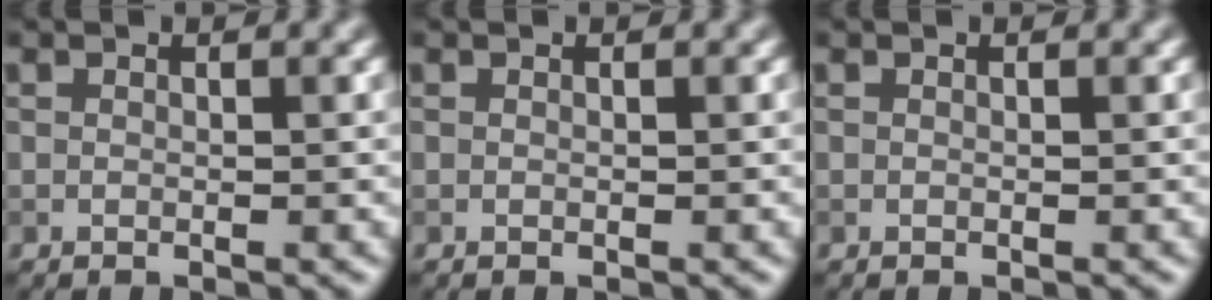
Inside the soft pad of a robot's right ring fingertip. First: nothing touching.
{"total": 0.0}
{"total": 0.0}